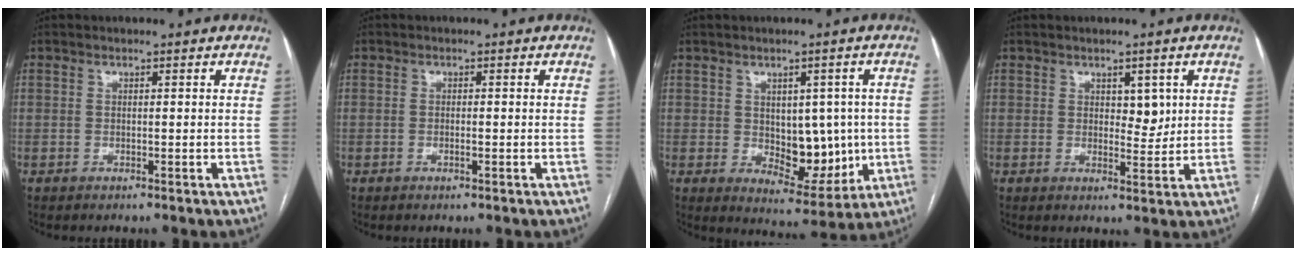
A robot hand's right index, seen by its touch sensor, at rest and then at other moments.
{"total": 0.8, "force": [-0.2, 0.2, 0.8], "torque": [-0.016, -0.002, -0.003]}
{"total": 9.2, "force": [-0.2, 5.3, 7.6], "torque": [-0.091, 0.003, 0.016]}
{"total": 3.4, "force": [1.2, 1.8, 2.6], "torque": [-0.031, -0.006, 0.018]}